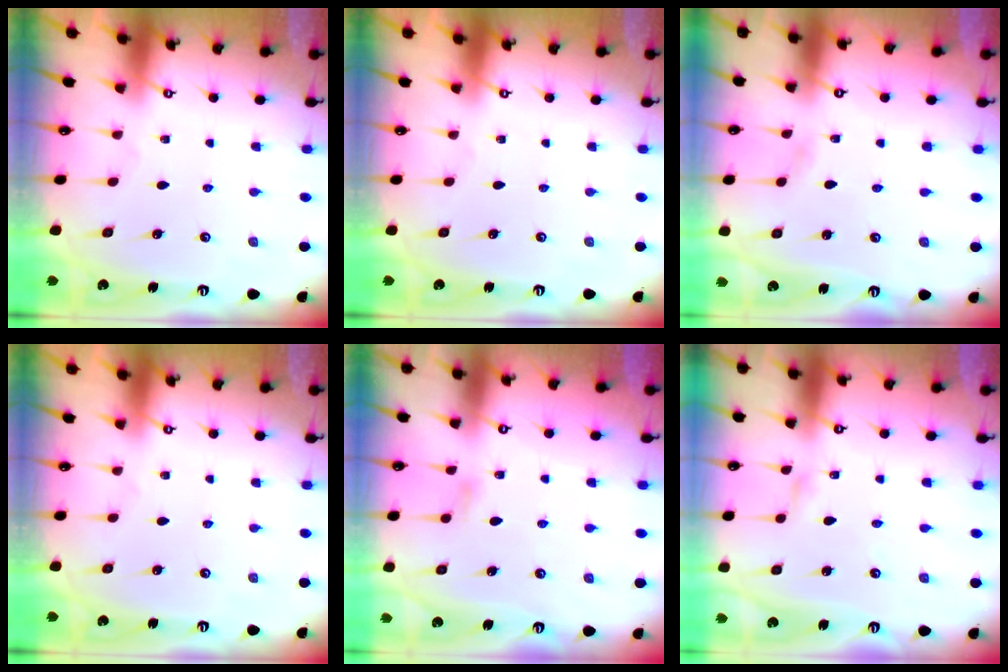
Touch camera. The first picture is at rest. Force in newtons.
{"total": 0.0}
{"total": 1.7, "press": 1.7, "slide": 0.2}
{"total": 0.0}
{"total": 4.3, "press": 4.3, "slide": 0.5}
{"total": 2.4, "press": 2.4, "slide": 0.1}